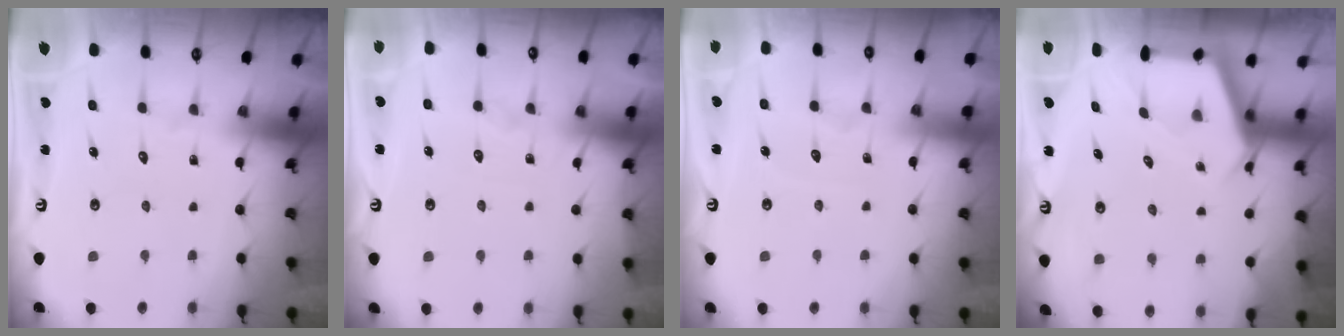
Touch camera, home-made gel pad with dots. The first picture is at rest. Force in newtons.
{"total": 2.8, "press": 2.8, "slide": 0.4}
{"total": 3.0, "press": 3.0, "slide": 0.3}
{"total": 2.9, "press": 2.9, "slide": 0.3}